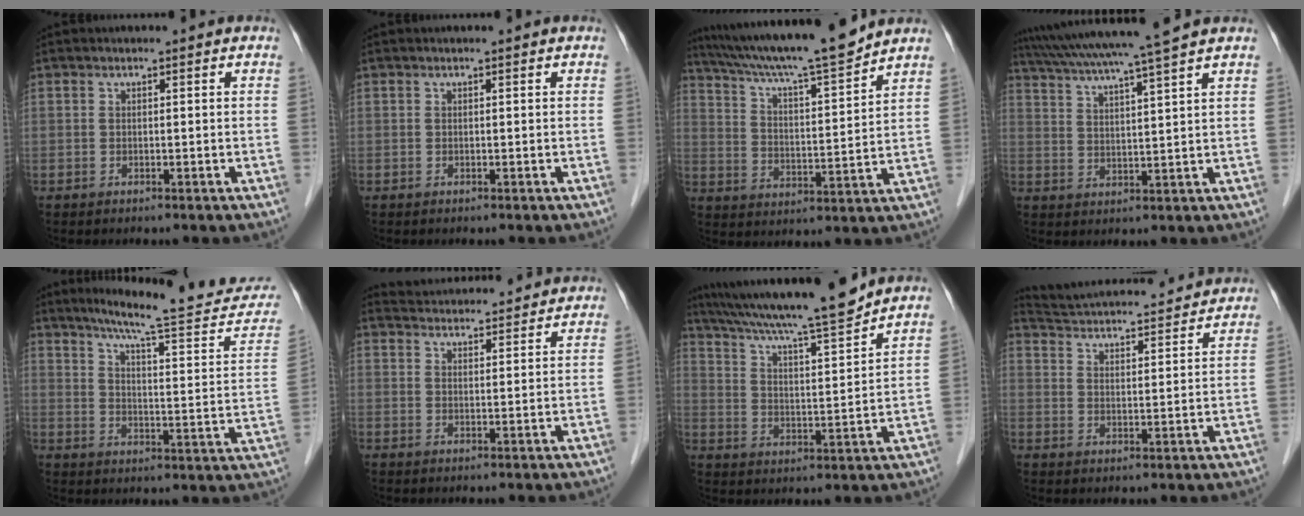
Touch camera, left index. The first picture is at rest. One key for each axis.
{"total": 0.0}
{"total": 16.3, "fx": 14.5, "fy": -0.8, "fz": 7.4, "tx": -0.129, "ty": -0.003, "tz": 0.231}
{"total": 13.2, "fx": 11.1, "fy": -1.7, "fz": 6.9, "tx": -0.124, "ty": 0.010, "tz": 0.168}
{"total": 21.2, "fx": 19.2, "fy": 1.1, "fz": 8.9, "tx": -0.120, "ty": -0.061, "tz": 0.244}
{"total": 11.5, "fx": 11.2, "fy": 1.4, "fz": 2.2, "tx": -0.032, "ty": 0.027, "tz": 0.149}
{"total": 17.1, "fx": 15.2, "fy": -0.6, "fz": 7.9, "tx": -0.137, "ty": -0.003, "tz": 0.240}
{"total": 19.2, "fx": 18.1, "fy": 2.6, "fz": 5.6, "tx": -0.098, "ty": 0.017, "tz": 0.254}